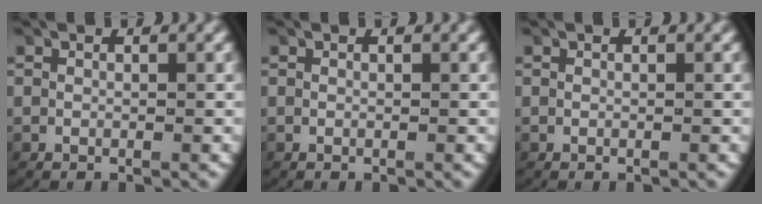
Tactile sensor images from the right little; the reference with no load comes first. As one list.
[{"total": 0.0}, {"total": 0.0}]